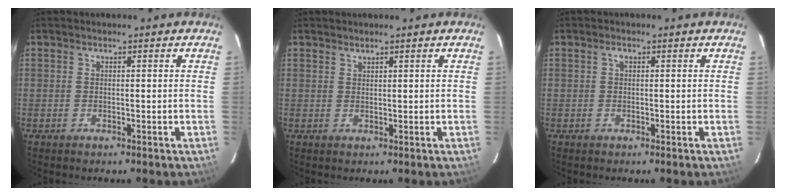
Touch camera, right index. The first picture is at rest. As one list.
[{"total": 0.8, "force": [0.7, 0.1, 0.1], "torque": [-0.002, 0.002, 0.015]}, {"total": 0.8, "force": [0.2, 0.5, 0.6], "torque": [-0.011, 0.005, 0.002]}]